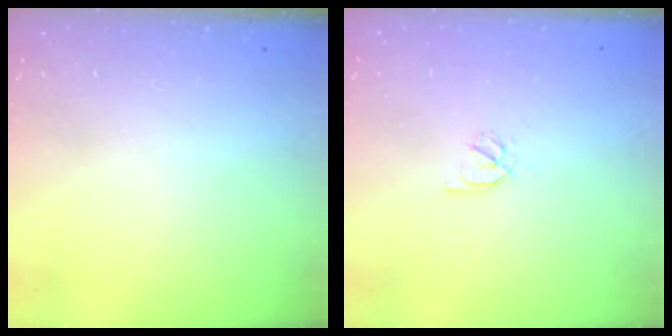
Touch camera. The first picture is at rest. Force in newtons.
{"total": 2.1, "press": 1.9, "slide": 0.8}